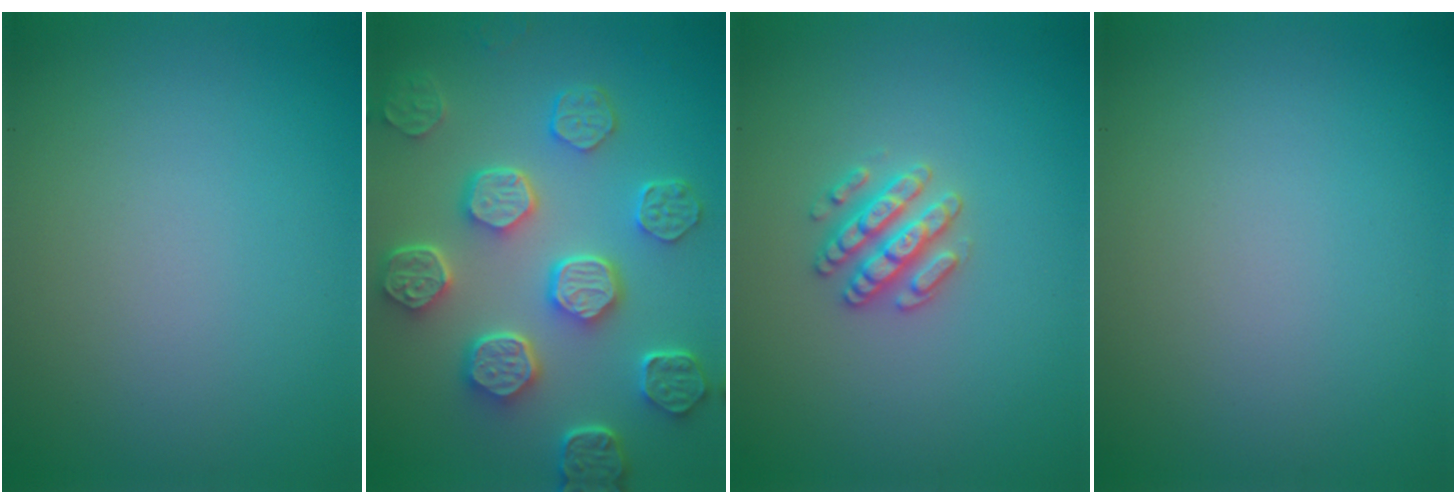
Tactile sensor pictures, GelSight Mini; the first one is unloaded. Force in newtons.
{"total": 7.9, "press": 6.0, "slide": 5.1}
{"total": 2.6, "press": 2.6, "slide": 0.3}
{"total": 0.0}